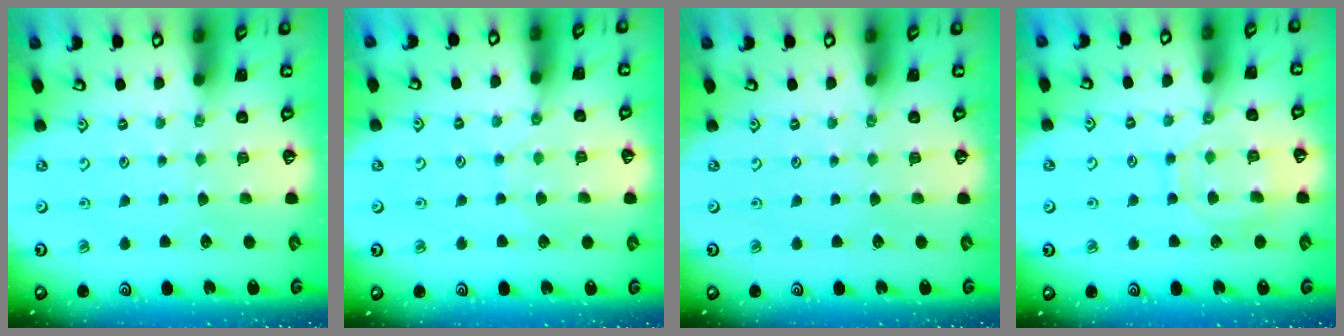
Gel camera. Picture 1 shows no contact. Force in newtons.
{"total": 5.7, "press": 5.6, "slide": 0.6}
{"total": 0.0}
{"total": 10.8, "press": 10.7, "slide": 1.0}